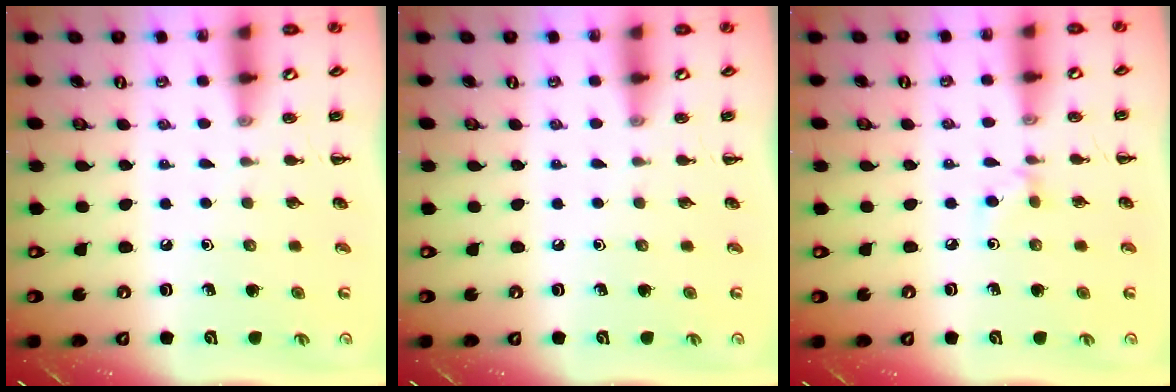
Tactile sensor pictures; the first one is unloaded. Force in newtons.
{"total": 0.0}
{"total": 4.3, "press": 3.9, "slide": 1.7}